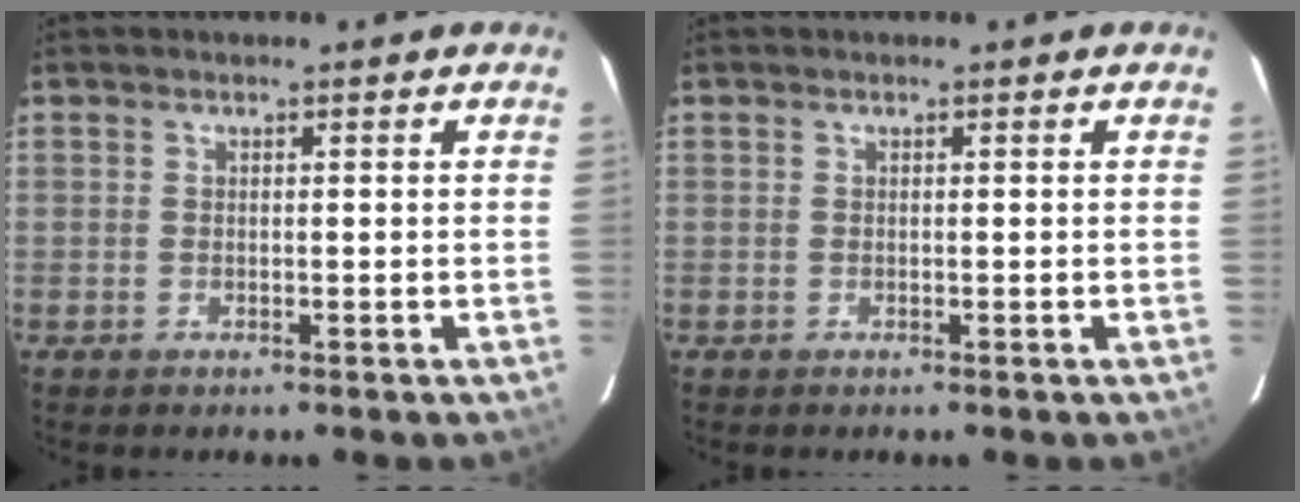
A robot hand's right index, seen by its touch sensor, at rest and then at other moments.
{"total": 0.0}